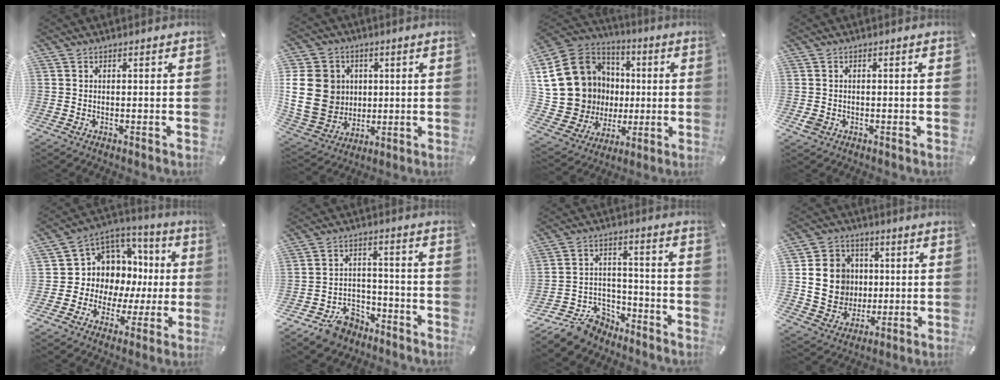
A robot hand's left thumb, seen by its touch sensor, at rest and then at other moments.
{"total": 17.1, "force": [1.9, 15.0, 8.0], "torque": [-0.176, 0.001, 0.039]}
{"total": 20.4, "force": [2.4, 18.9, 7.1], "torque": [-0.141, -0.014, 0.091]}
{"total": 2.0, "force": [-0.6, 1.6, 1.0], "torque": [-0.017, 0.003, -0.011]}
{"total": 9.1, "force": [2.4, 8.7, 0.8], "torque": [-0.026, -0.060, 0.061]}
{"total": 9.6, "force": [-6.7, 5.9, 3.4], "torque": [-0.051, 0.053, -0.119]}
{"total": 11.2, "force": [-8.8, 6.1, 3.3], "torque": [-0.056, 0.052, -0.164]}
{"total": 13.9, "force": [1.1, 12.8, 5.4], "torque": [-0.102, 0.010, 0.030]}